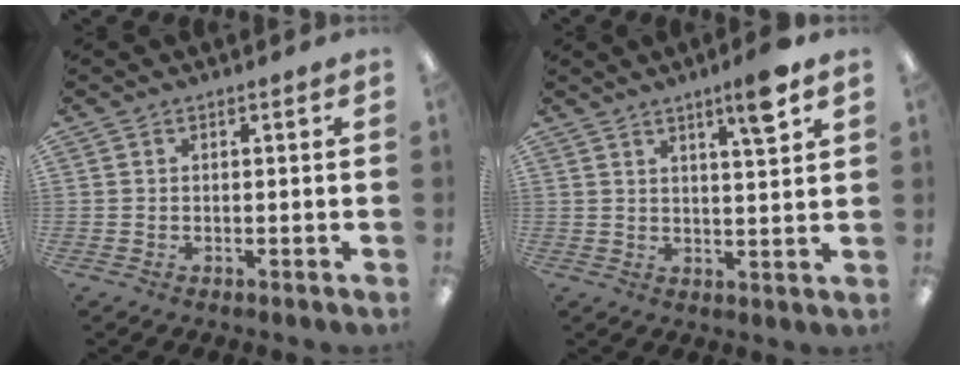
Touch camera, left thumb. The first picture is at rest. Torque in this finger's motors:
{"motor_torque": [0.96, 0.59, 0.83, -0.83, 0.00]}